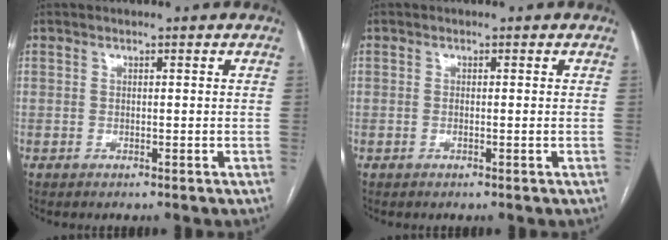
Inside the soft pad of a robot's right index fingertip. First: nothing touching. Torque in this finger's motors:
{"motor_torque": [0.11, 0.31, -0.02, 0.00]}